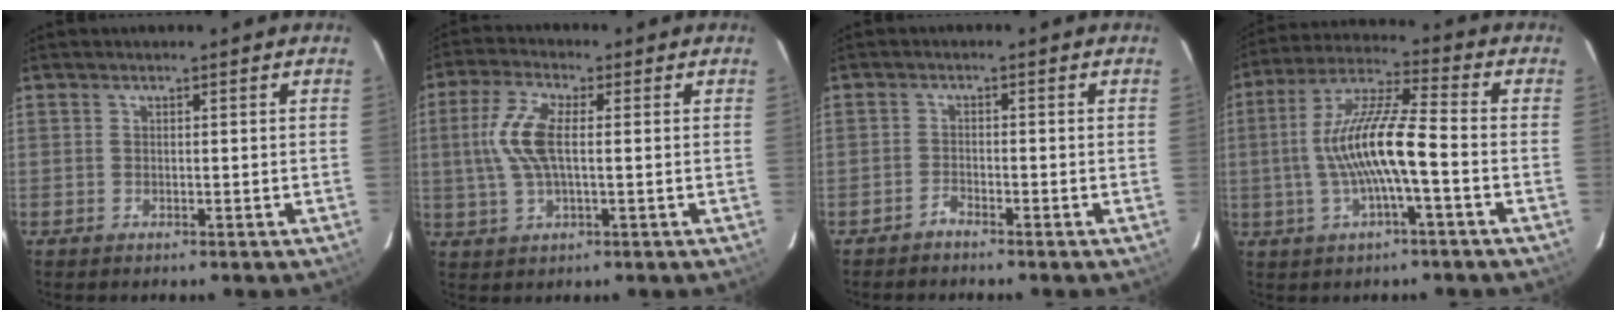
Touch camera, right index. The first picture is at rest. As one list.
[{"total": 8.7, "force": [0.6, 3.3, 8.0], "torque": [-0.173, 0.010, 0.014]}, {"total": 1.5, "force": [-1.4, 0.2, 0.2], "torque": [-0.010, 0.001, -0.030]}, {"total": 12.9, "force": [-2.3, 1.8, 12.6], "torque": [-0.250, 0.011, -0.045]}]